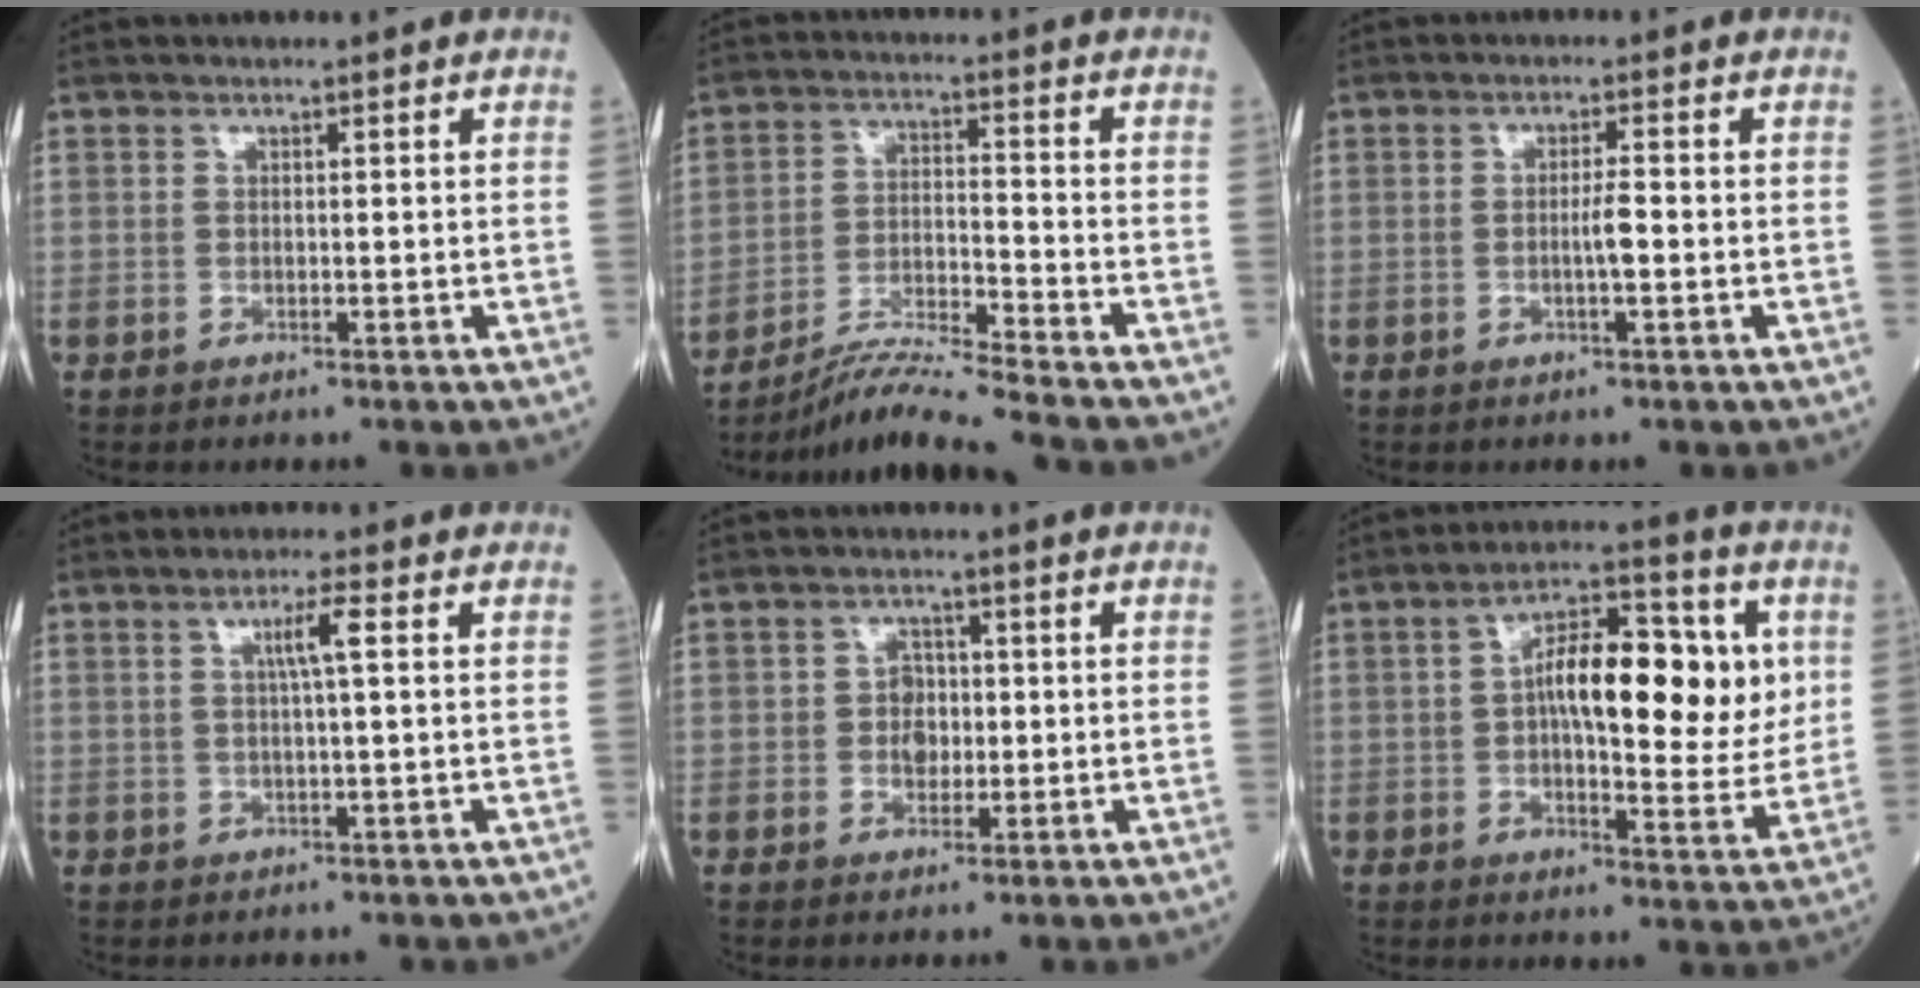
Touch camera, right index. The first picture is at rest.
{"total": 11.3, "force": [-10.3, -1.8, 4.3], "torque": [-0.076, -0.012, -0.180]}
{"total": 2.8, "force": [-0.7, 0.1, 2.7], "torque": [-0.044, 0.000, -0.013]}
{"total": 3.5, "force": [0.9, -0.3, 3.4], "torque": [-0.063, 0.002, 0.014]}
{"total": 3.3, "force": [-0.2, 2.5, 2.2], "torque": [-0.031, 0.006, -0.004]}
{"total": 15.8, "force": [2.9, 5.7, 14.4], "torque": [-0.217, 0.031, 0.039]}